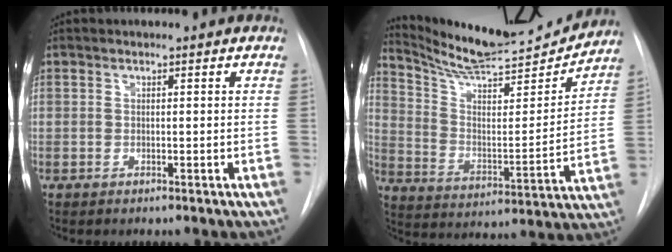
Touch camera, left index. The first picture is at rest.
{"total": 18.5, "force": [17.8, 1.1, 4.8], "torque": [-0.094, -0.041, 0.276]}